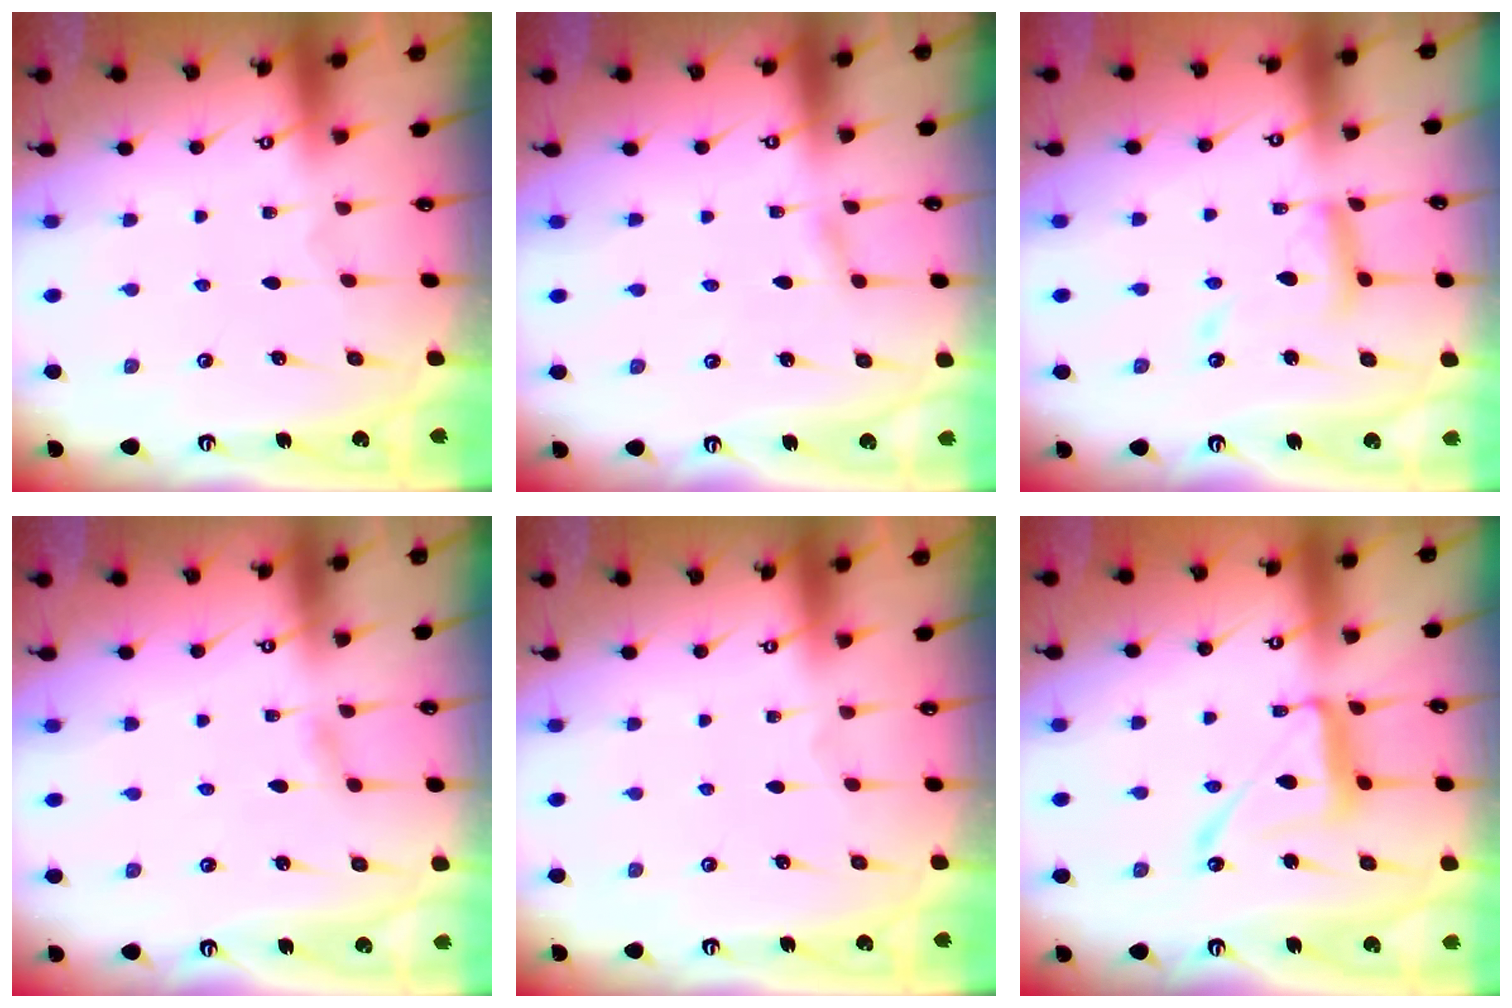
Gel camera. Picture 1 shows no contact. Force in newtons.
{"total": 1.6, "press": 1.6, "slide": 0.2}
{"total": 12.2, "press": 12.1, "slide": 1.1}
{"total": 1.9, "press": 1.8, "slide": 0.2}
{"total": 0.0}
{"total": 14.3, "press": 14.3, "slide": 1.1}